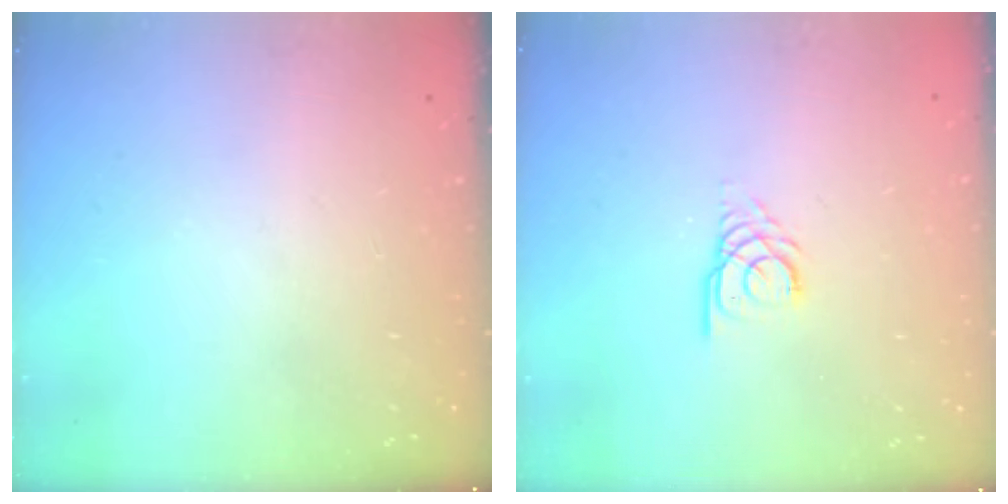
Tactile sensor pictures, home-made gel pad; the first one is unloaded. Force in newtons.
{"total": 3.6, "press": 3.5, "slide": 0.4}